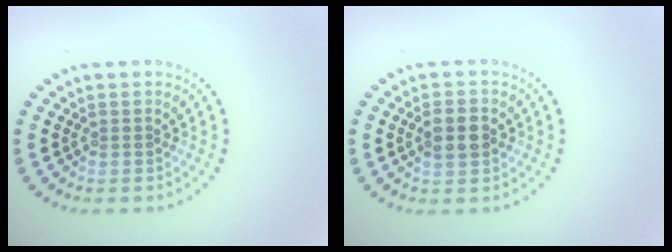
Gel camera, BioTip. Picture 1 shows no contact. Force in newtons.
{"total": 2.6, "press": 2.6, "slide": 0.1}